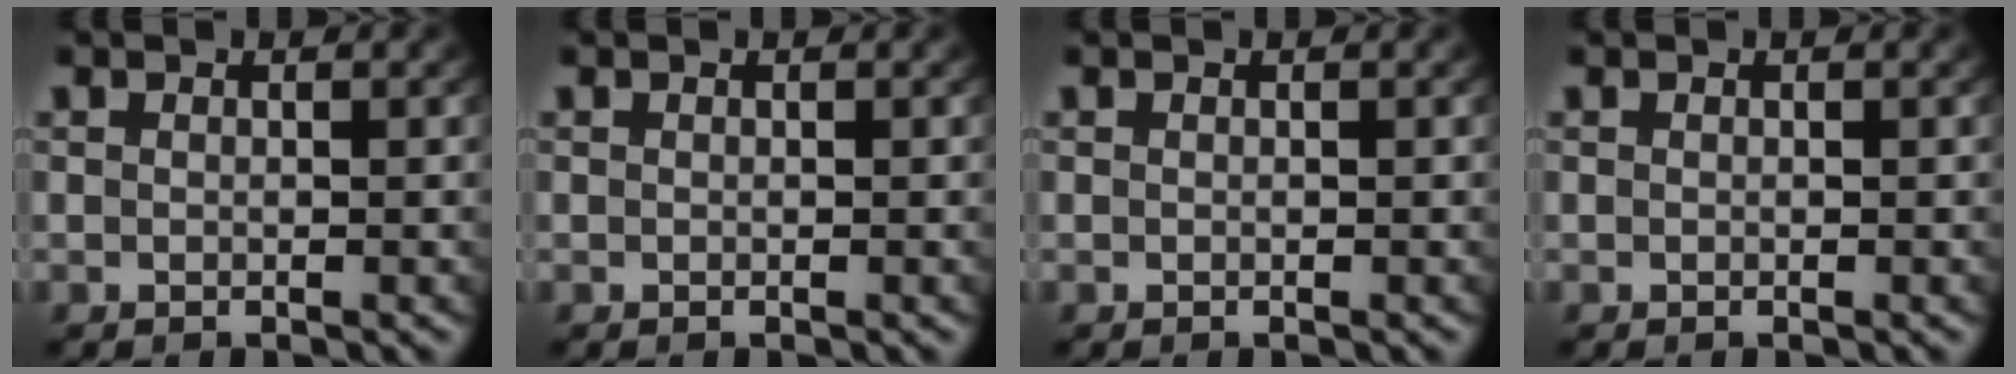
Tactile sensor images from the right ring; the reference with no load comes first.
{"total": 0.0}
{"total": 0.0}
{"total": 0.0}